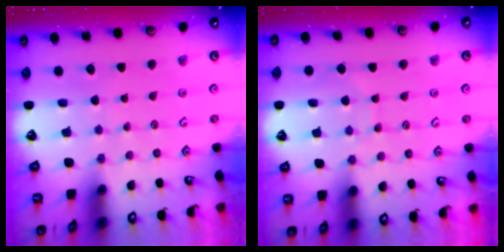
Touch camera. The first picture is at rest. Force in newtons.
{"total": 6.3, "press": 6.3, "slide": 0.5}